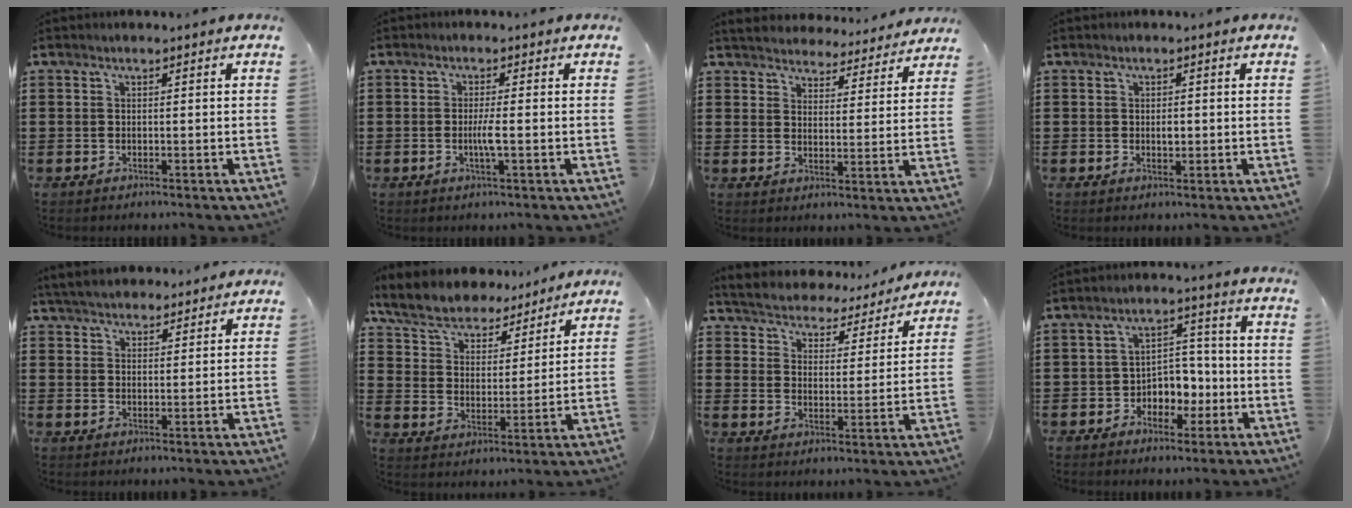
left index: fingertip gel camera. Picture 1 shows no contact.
{"total": 3.0, "force": [-0.5, 0.1, 3.0], "torque": [-0.060, -0.007, -0.013]}
{"total": 4.5, "force": [4.5, 0.1, -0.3], "torque": [-0.019, -0.033, 0.078]}
{"total": 1.3, "force": [0.1, 0.7, 1.2], "torque": [-0.023, 0.003, 0.001]}
{"total": 4.5, "force": [4.3, 1.1, 0.9], "torque": [-0.031, -0.008, 0.080]}
{"total": 7.8, "force": [7.3, 2.0, 2.0], "torque": [-0.076, -0.039, 0.131]}
{"total": 4.6, "force": [4.6, 0.0, -0.2], "torque": [-0.024, -0.039, 0.075]}
{"total": 5.1, "force": [-1.7, 4.1, 2.5], "torque": [-0.048, 0.008, -0.035]}